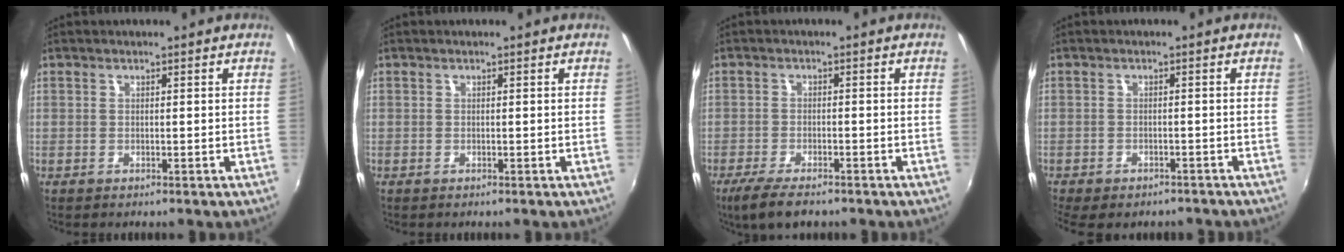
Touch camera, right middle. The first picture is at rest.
{"total": 0.0}
{"total": 7.0, "force": [-5.3, 1.8, 4.2], "torque": [-0.103, -0.025, -0.096]}
{"total": 7.9, "force": [-6.4, 3.0, 3.6], "torque": [-0.083, -0.031, -0.091]}